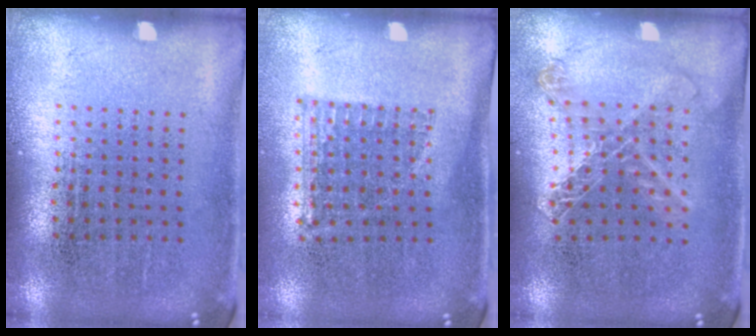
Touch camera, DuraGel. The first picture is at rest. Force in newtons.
{"total": 1.0, "press": 0.9, "slide": 0.5}
{"total": 1.2, "press": 1.1, "slide": 0.2}